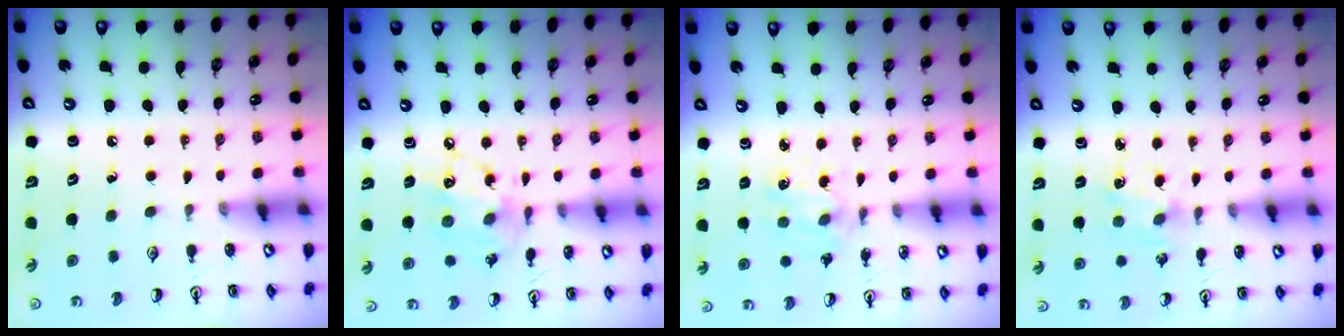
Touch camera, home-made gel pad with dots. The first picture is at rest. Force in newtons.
{"total": 11.8, "press": 11.8, "slide": 0.7}
{"total": 2.1, "press": 2.1, "slide": 0.4}
{"total": 2.7, "press": 2.6, "slide": 0.3}